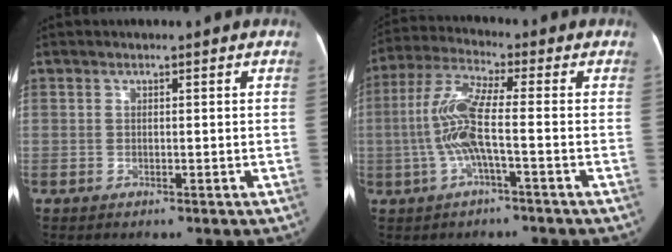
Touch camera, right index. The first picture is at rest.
{"total": 9.0, "force": [-1.4, 0.6, 8.8], "torque": [-0.194, 0.013, -0.036]}